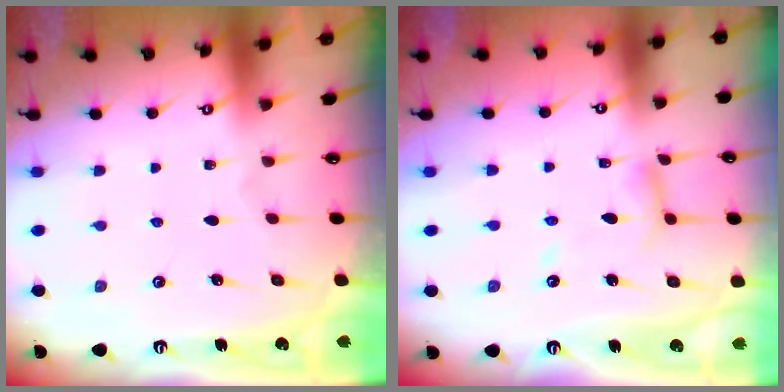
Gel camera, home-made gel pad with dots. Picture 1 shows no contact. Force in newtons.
{"total": 9.0, "press": 8.9, "slide": 0.7}